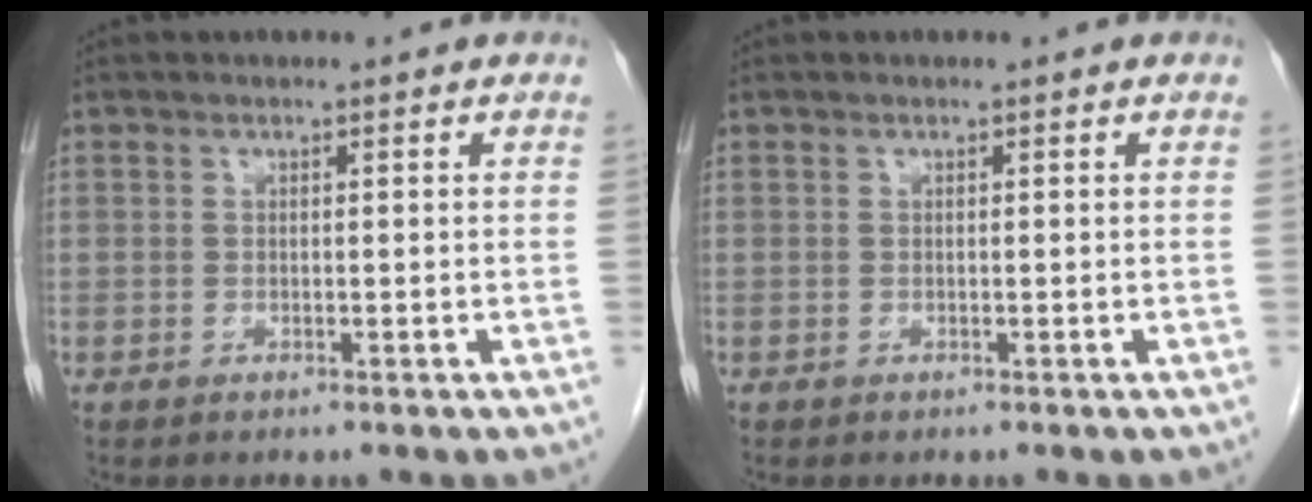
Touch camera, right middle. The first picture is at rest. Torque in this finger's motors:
{"motor_torque": [0.30, -0.17, 0.04, 0.01]}